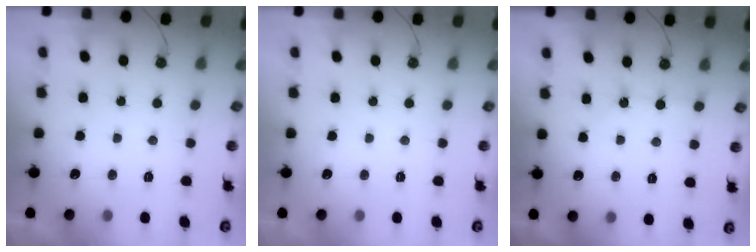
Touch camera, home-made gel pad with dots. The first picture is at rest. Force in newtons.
{"total": 0.0}
{"total": 1.9, "press": 1.8, "slide": 0.4}